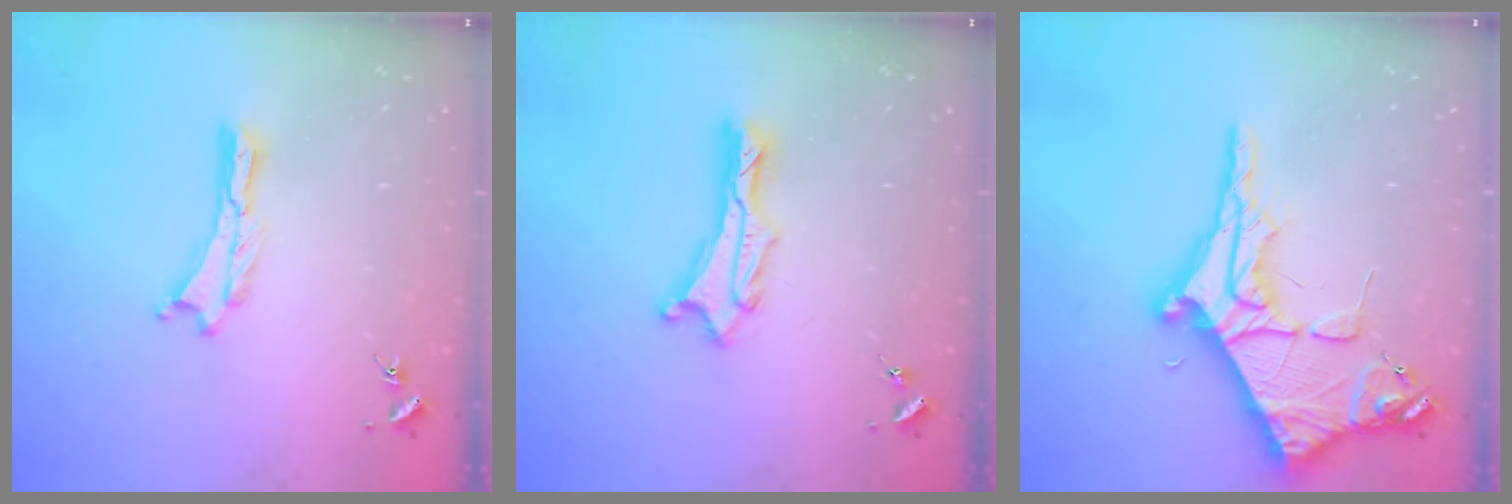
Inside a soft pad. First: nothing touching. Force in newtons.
{"total": 1.5, "press": 1.5, "slide": 0.1}
{"total": 8.9, "press": 8.8, "slide": 1.0}